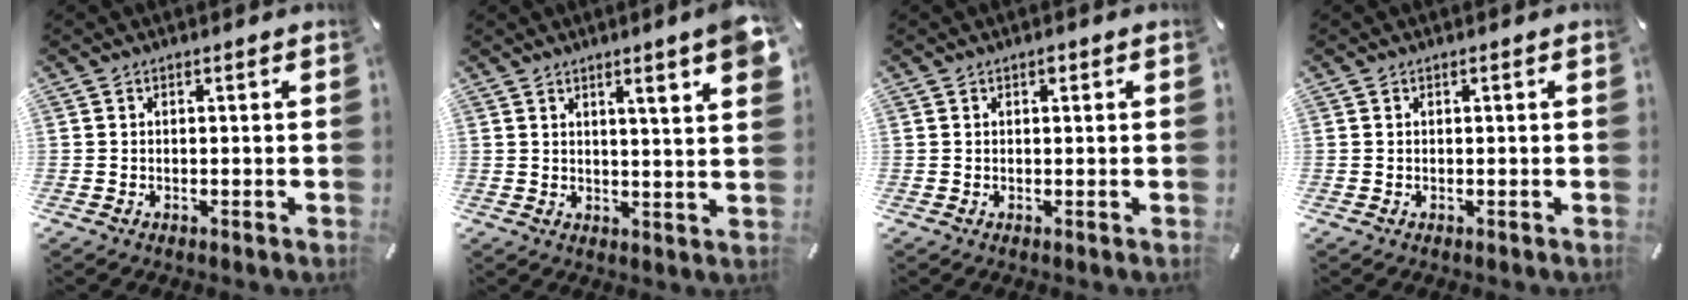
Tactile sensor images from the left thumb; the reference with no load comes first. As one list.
[{"total": 7.3, "force": [4.1, 0.2, 6.1], "torque": [-0.090, -0.023, 0.061]}, {"total": 0.5, "force": [0.3, 0.4, 0.2], "torque": [-0.004, 0.001, 0.006]}, {"total": 0.0}]